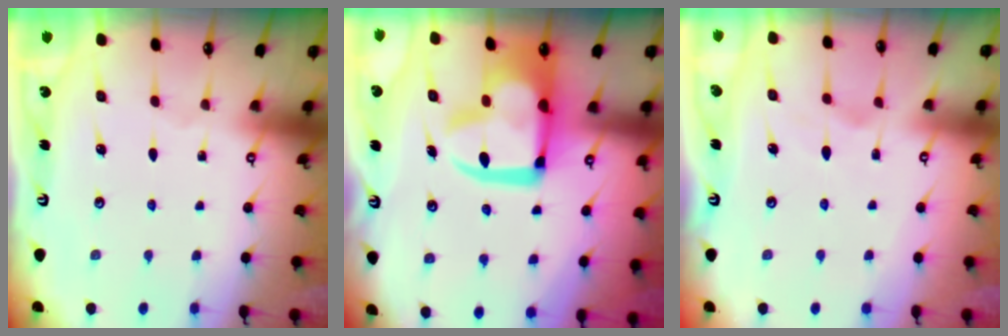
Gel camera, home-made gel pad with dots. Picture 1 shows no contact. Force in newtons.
{"total": 17.1, "press": 17.0, "slide": 1.8}
{"total": 1.6, "press": 1.1, "slide": 1.2}